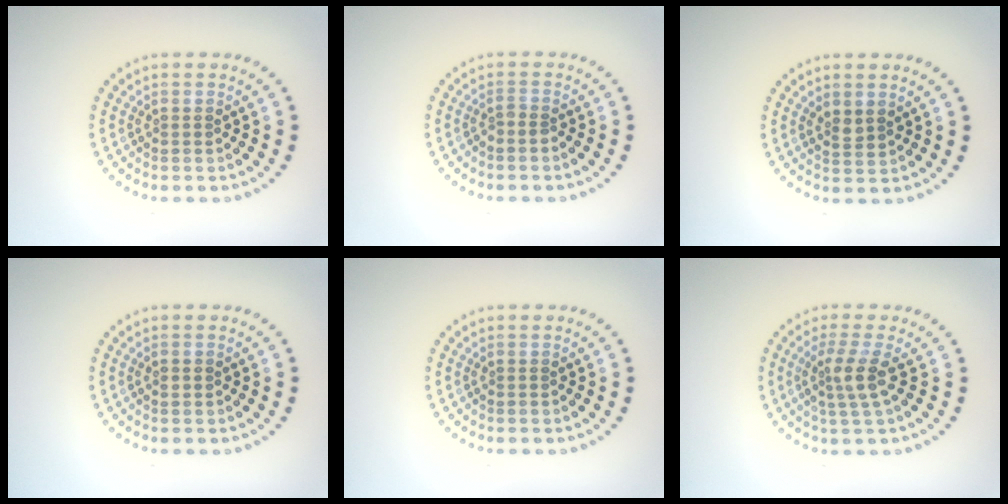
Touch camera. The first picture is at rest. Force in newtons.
{"total": 0.7, "press": 0.4, "slide": 0.6}
{"total": 1.4, "press": 1.3, "slide": 0.5}
{"total": 0.8, "press": 0.8, "slide": 0.2}
{"total": 0.0}
{"total": 2.7, "press": 2.1, "slide": 1.6}